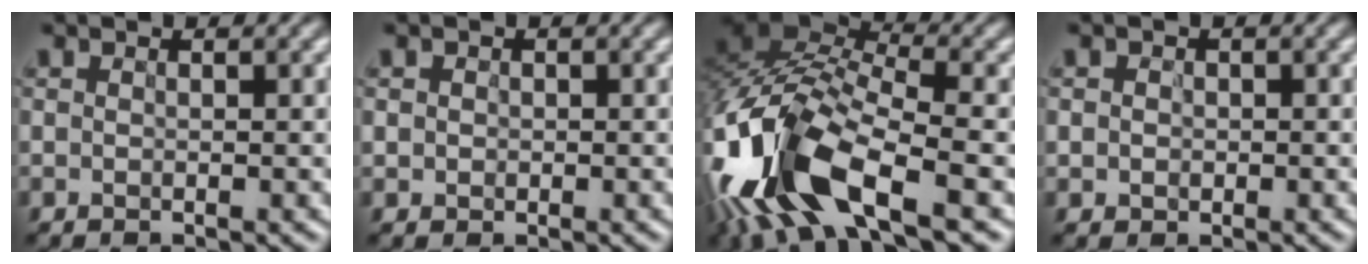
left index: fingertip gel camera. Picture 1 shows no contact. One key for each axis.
{"total": 1.6, "fx": 0.6, "fy": 1.4, "fz": 0.5, "tx": 0.012, "ty": 0.014, "tz": -0.005}
{"total": 12.3, "fx": -5.3, "fy": 4.9, "fz": 10.0, "tx": -0.208, "ty": 0.000, "tz": -0.107}
{"total": 2.1, "fx": 0.5, "fy": 2.0, "fz": 0.7, "tx": 0.011, "ty": 0.018, "tz": -0.015}